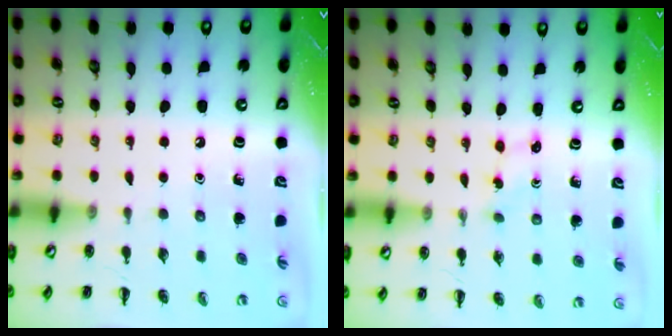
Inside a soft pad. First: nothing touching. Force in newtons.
{"total": 1.7, "press": 1.5, "slide": 0.6}